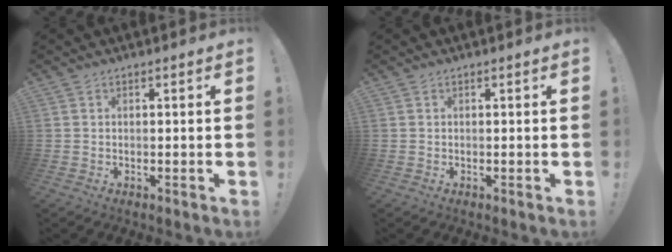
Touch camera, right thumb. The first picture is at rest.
{"total": 0.0}